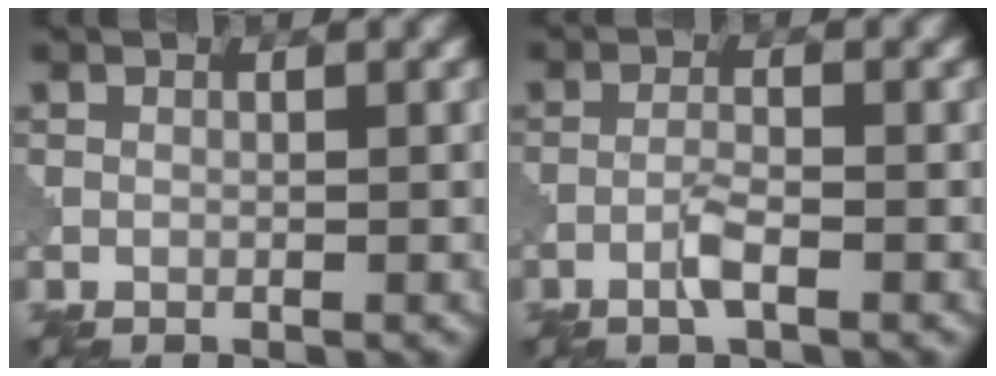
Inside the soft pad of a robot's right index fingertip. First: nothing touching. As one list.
[{"total": 2.0, "force": [-1.1, 0.3, 1.7], "torque": [-0.035, 0.003, -0.025]}]